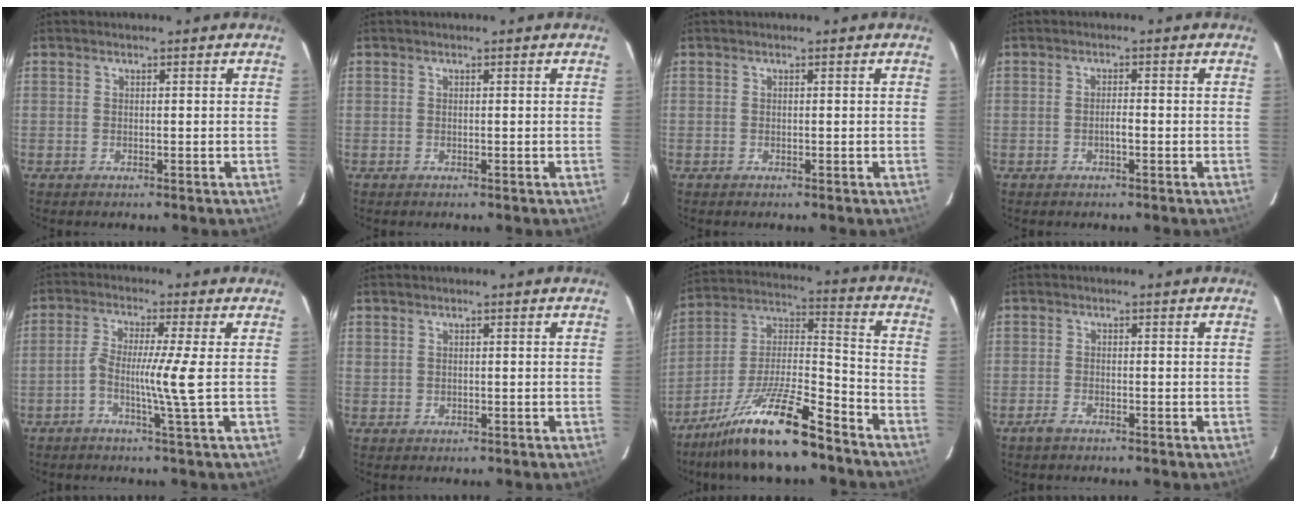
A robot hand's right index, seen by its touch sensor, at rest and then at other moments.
{"total": 0.0}
{"total": 0.0}
{"total": 1.4, "force": [-0.5, 0.2, 1.3], "torque": [-0.022, 0.003, -0.010]}
{"total": 6.2, "force": [-1.2, -1.3, 5.9], "torque": [-0.115, -0.003, -0.025]}
{"total": 0.6, "force": [0.4, 0.4, 0.2], "torque": [0.001, -0.001, 0.007]}
{"total": 17.5, "force": [-12.8, 2.0, 11.8], "torque": [-0.238, -0.015, -0.227]}
{"total": 1.4, "force": [-1.1, 0.3, 0.7], "torque": [-0.024, -0.002, -0.019]}